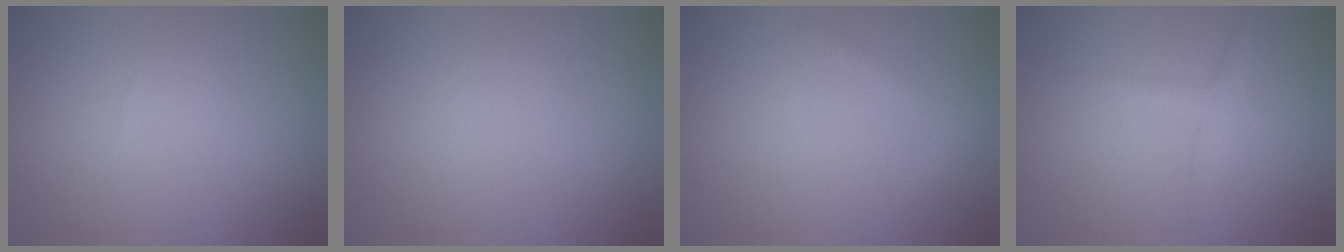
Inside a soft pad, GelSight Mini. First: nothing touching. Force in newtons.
{"total": 0.0}
{"total": 1.5, "press": 1.5, "slide": 0.1}
{"total": 1.7, "press": 1.7, "slide": 0.1}